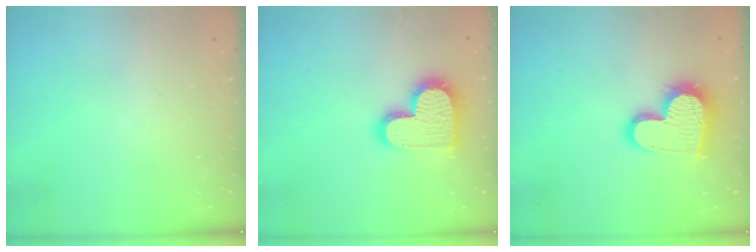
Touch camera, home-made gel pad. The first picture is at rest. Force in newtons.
{"total": 17.6, "press": 17.6, "slide": 1.3}
{"total": 17.9, "press": 17.8, "slide": 1.2}